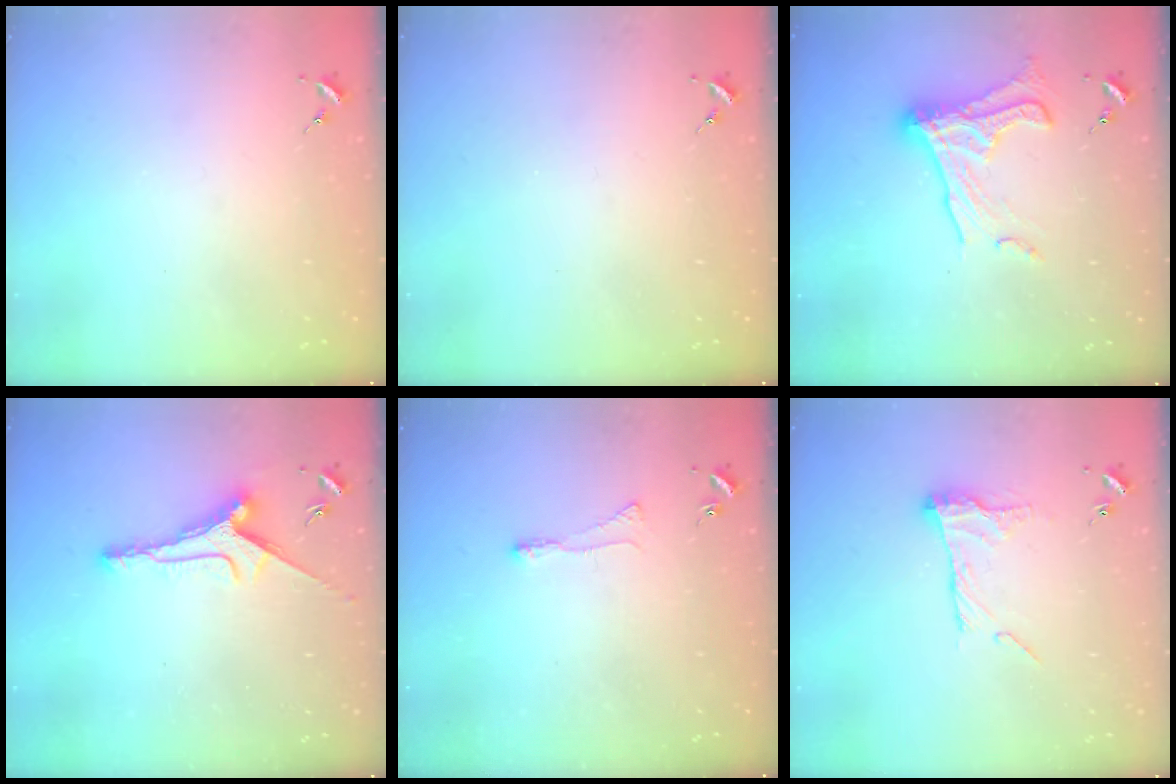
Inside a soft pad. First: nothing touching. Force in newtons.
{"total": 0.0}
{"total": 15.4, "press": 15.4, "slide": 1.3}
{"total": 8.4, "press": 8.4, "slide": 0.4}
{"total": 3.1, "press": 3.0, "slide": 0.6}
{"total": 12.3, "press": 12.3, "slide": 0.8}